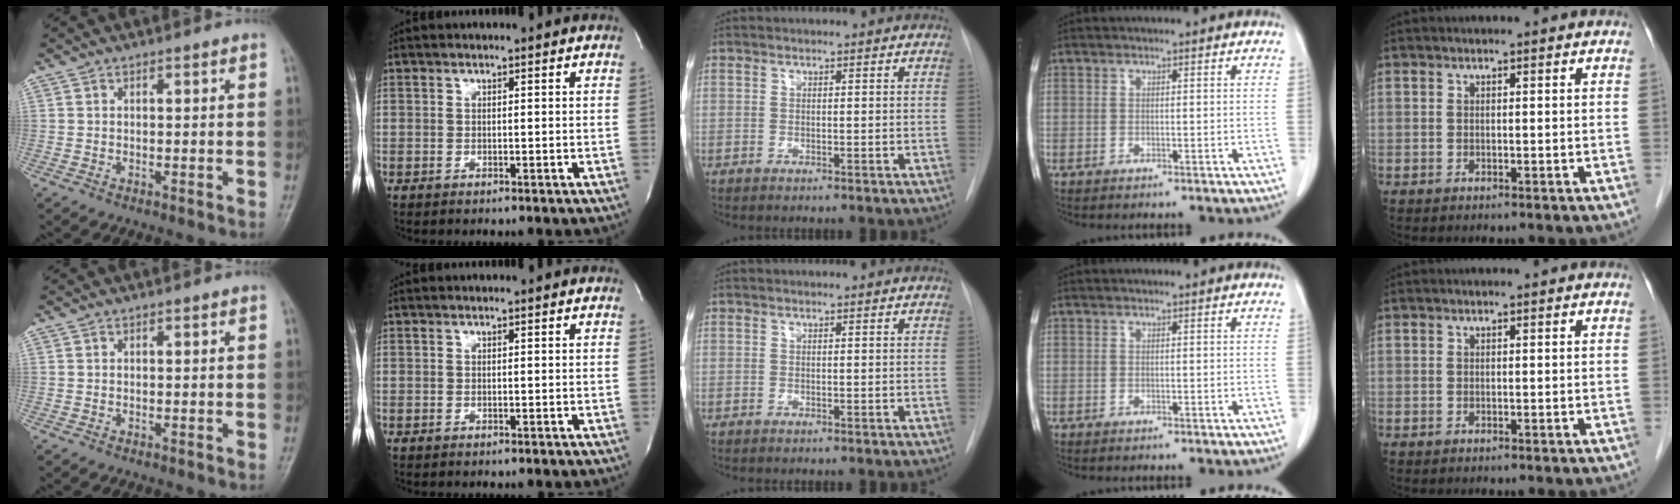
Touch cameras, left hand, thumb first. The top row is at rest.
{}